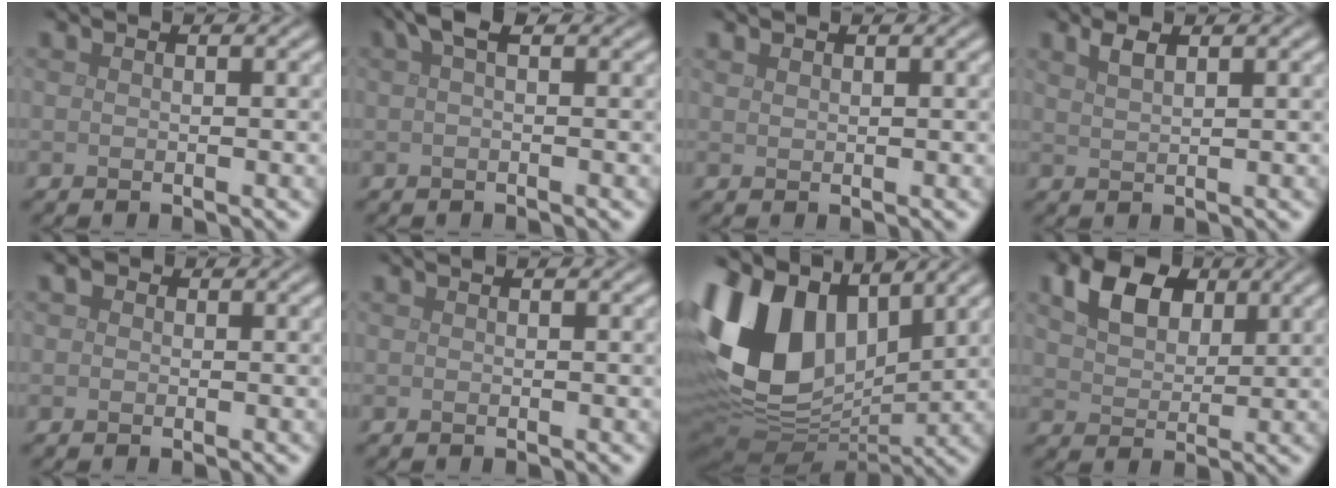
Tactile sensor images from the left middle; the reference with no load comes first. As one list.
[{"total": 2.2, "force": [1.1, 0.5, 1.9], "torque": [-0.029, 0.010, 0.014]}, {"total": 0.7, "force": [0.6, 0.3, 0.2], "torque": [-0.006, 0.001, 0.014]}, {"total": 1.6, "force": [1.1, 0.5, 1.0], "torque": [-0.023, 0.002, 0.023]}, {"total": 1.0, "force": [0.2, 0.9, 0.4], "torque": [-0.003, 0.001, -0.004]}, {"total": 0.0}, {"total": 14.7, "force": [3.9, 9.8, 10.3], "torque": [-0.247, 0.018, 0.063]}, {"total": 5.0, "force": [2.4, 3.2, 2.9], "torque": [-0.063, 0.004, 0.041]}]